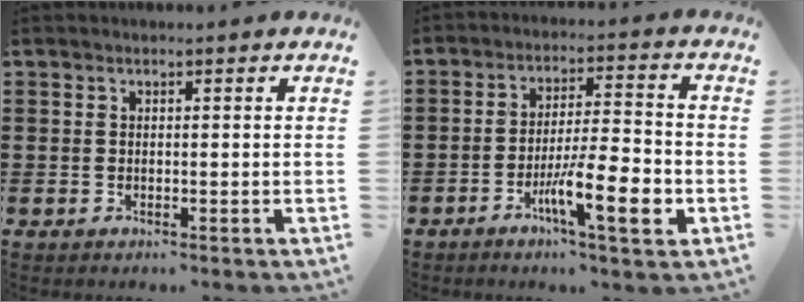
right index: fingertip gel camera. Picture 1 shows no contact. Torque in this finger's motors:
{"motor_torque": [0.41, -0.17, 0.69, 0.21]}